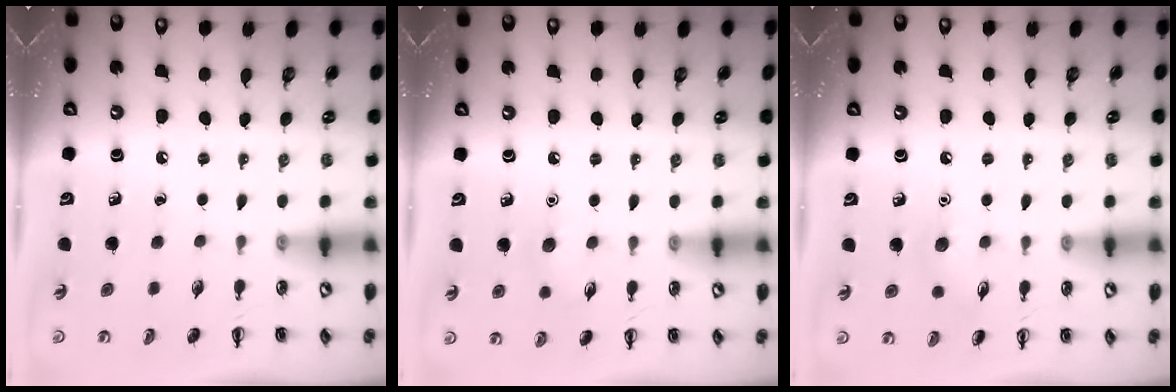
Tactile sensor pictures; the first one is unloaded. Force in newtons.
{"total": 6.4, "press": 6.2, "slide": 1.6}
{"total": 6.1, "press": 5.8, "slide": 2.0}